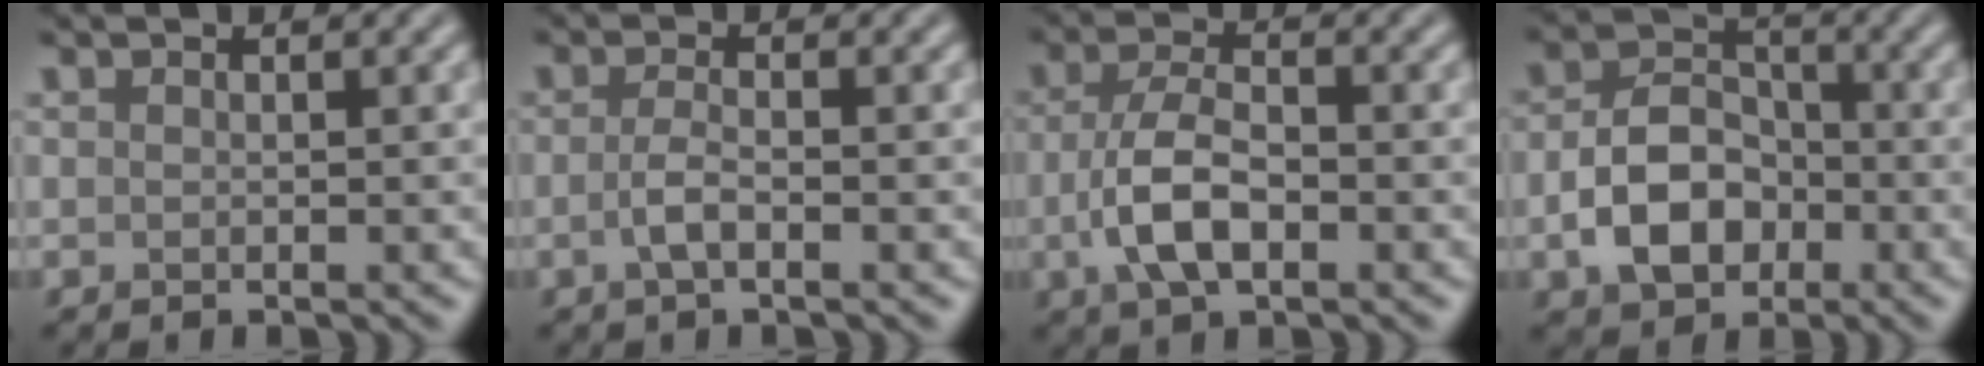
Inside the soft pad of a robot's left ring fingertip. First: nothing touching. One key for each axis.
{"total": 1.9, "fx": -0.6, "fy": 0.6, "fz": 1.7, "tx": -0.037, "ty": 0.000, "tz": -0.016}
{"total": 4.9, "fx": -1.3, "fy": 2.3, "fz": 4.1, "tx": -0.088, "ty": 0.001, "tz": -0.028}
{"total": 6.0, "fx": -1.8, "fy": 4.2, "fz": 3.9, "tx": -0.068, "ty": 0.002, "tz": -0.036}